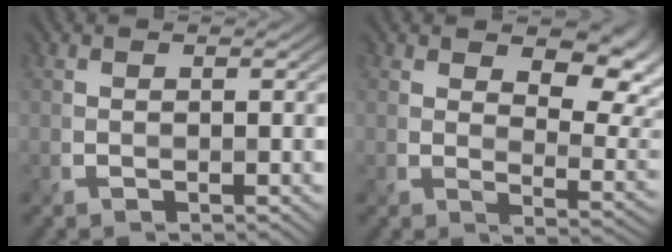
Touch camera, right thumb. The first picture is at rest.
{"total": 9.4, "force": [4.4, 5.1, 6.5], "torque": [-0.092, -0.010, 0.067]}